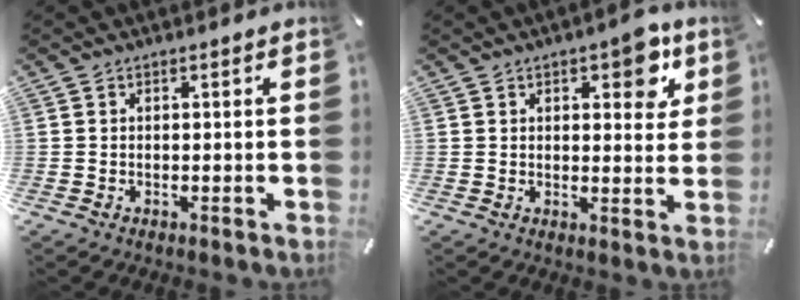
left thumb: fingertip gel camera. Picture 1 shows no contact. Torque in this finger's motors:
{"motor_torque": [0.38, -0.38, 0.25, -0.07, -0.01]}